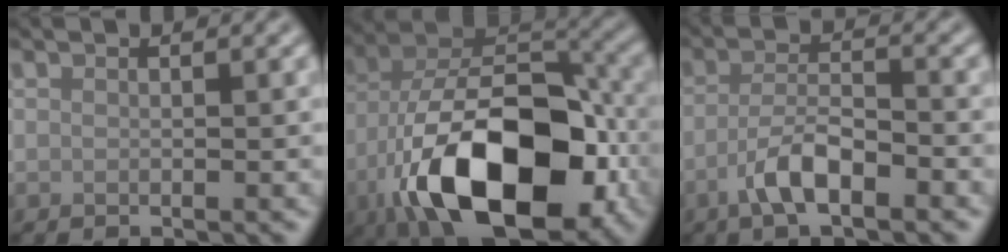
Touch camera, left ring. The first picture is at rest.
{"total": 16.1, "force": [-7.3, 7.9, 12.0], "torque": [-0.185, 0.002, -0.128]}
{"total": 4.2, "force": [-2.2, 1.4, 3.3], "torque": [-0.067, 0.006, -0.048]}